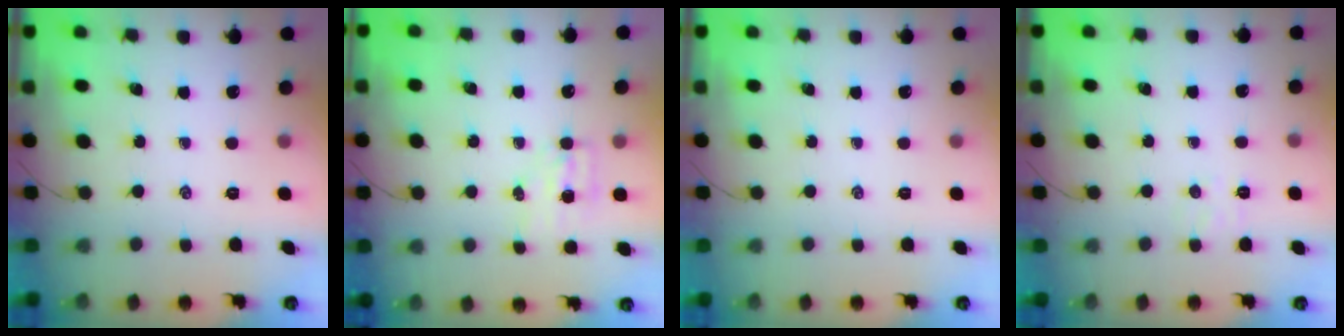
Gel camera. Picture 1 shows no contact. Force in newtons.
{"total": 4.3, "press": 4.2, "slide": 0.7}
{"total": 0.0}
{"total": 3.7, "press": 3.6, "slide": 0.9}